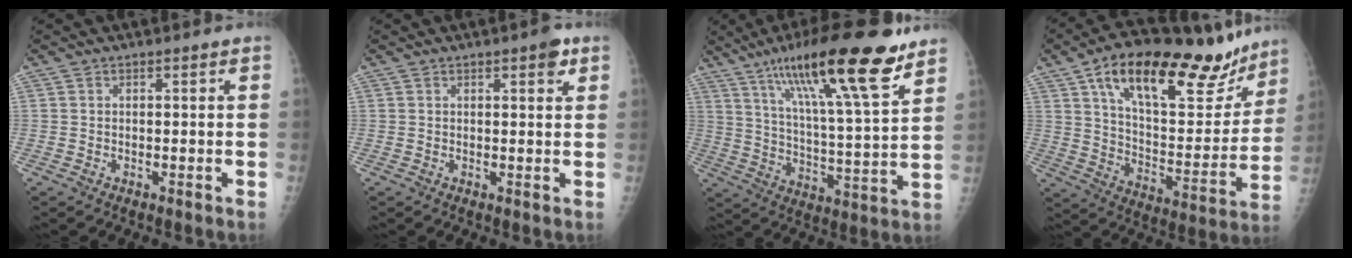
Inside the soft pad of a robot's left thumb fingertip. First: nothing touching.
{"total": 2.9, "force": [1.6, 0.9, 2.2], "torque": [-0.021, -0.004, 0.016]}
{"total": 22.7, "force": [14.2, 4.1, 17.2], "torque": [-0.269, -0.045, 0.232]}
{"total": 28.8, "force": [18.2, 11.4, 19.2], "torque": [-0.251, -0.037, 0.287]}